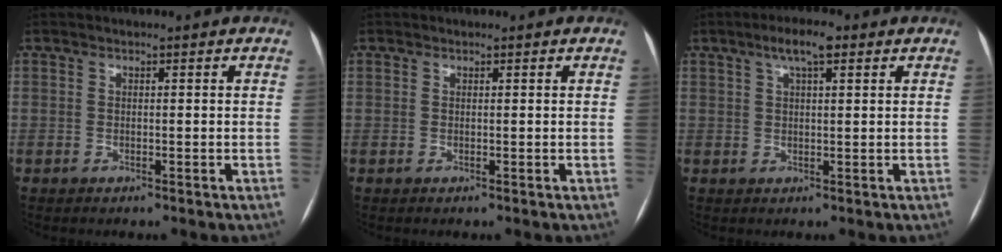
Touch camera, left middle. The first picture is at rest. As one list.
[{"total": 0.0}, {"total": 4.8, "force": [2.7, 1.1, 3.8], "torque": [-0.070, 0.014, 0.044]}]